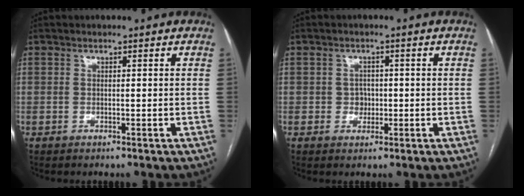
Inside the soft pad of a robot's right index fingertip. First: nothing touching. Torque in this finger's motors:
{"motor_torque": [0.15, -0.01, -0.02, 0.00]}